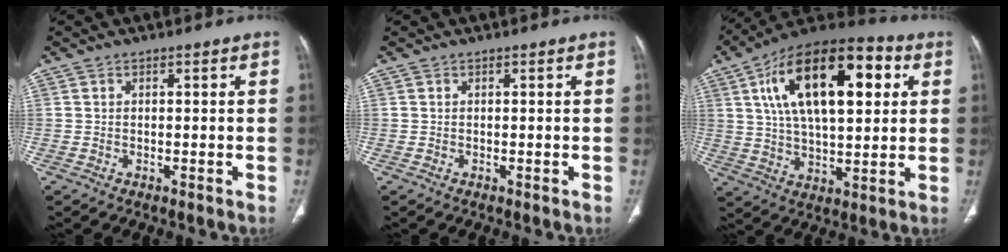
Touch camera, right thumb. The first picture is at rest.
{"total": 0.0}
{"total": 24.5, "force": [7.3, 11.6, 20.3], "torque": [-0.322, 0.011, 0.114]}